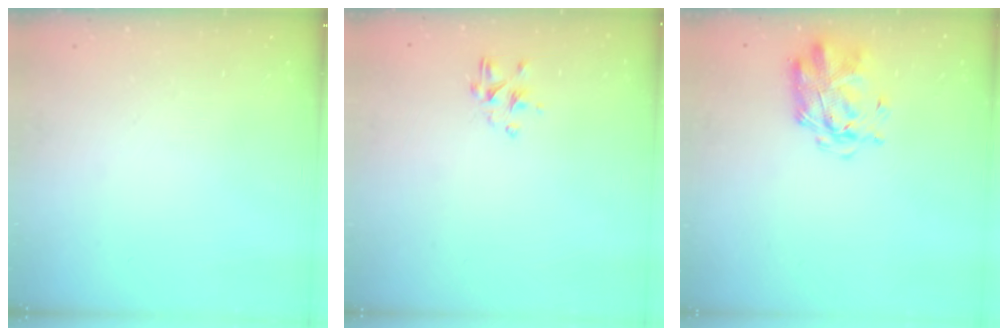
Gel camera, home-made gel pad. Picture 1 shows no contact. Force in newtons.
{"total": 2.1, "press": 1.9, "slide": 0.9}
{"total": 2.9, "press": 2.8, "slide": 0.8}